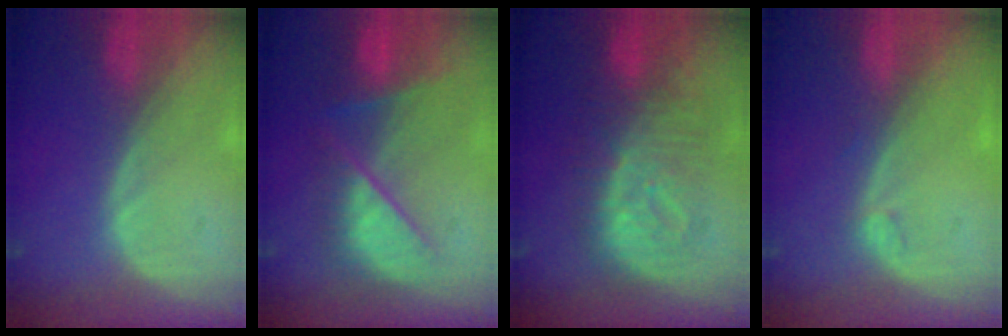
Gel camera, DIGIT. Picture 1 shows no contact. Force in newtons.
{"total": 7.8, "press": 7.8, "slide": 0.3}
{"total": 8.9, "press": 8.9, "slide": 0.3}
{"total": 1.0, "press": 0.9, "slide": 0.3}